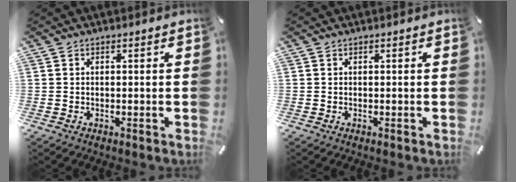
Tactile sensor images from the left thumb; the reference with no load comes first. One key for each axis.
{"total": 0.0}